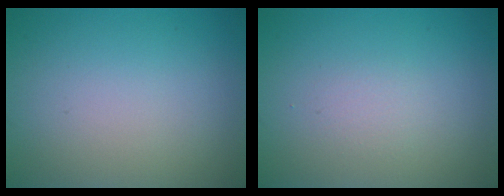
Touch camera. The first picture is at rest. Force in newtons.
{"total": 2.6, "press": 2.6, "slide": 0.3}